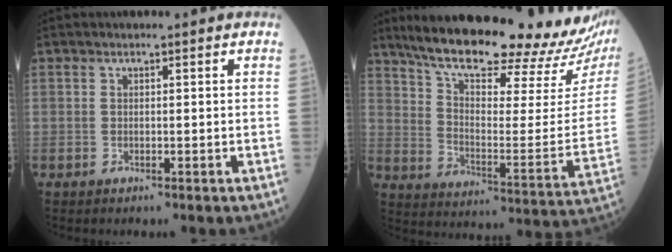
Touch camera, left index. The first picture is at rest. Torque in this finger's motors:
{"motor_torque": [0.86, -1.28, 0.54, 0.13]}